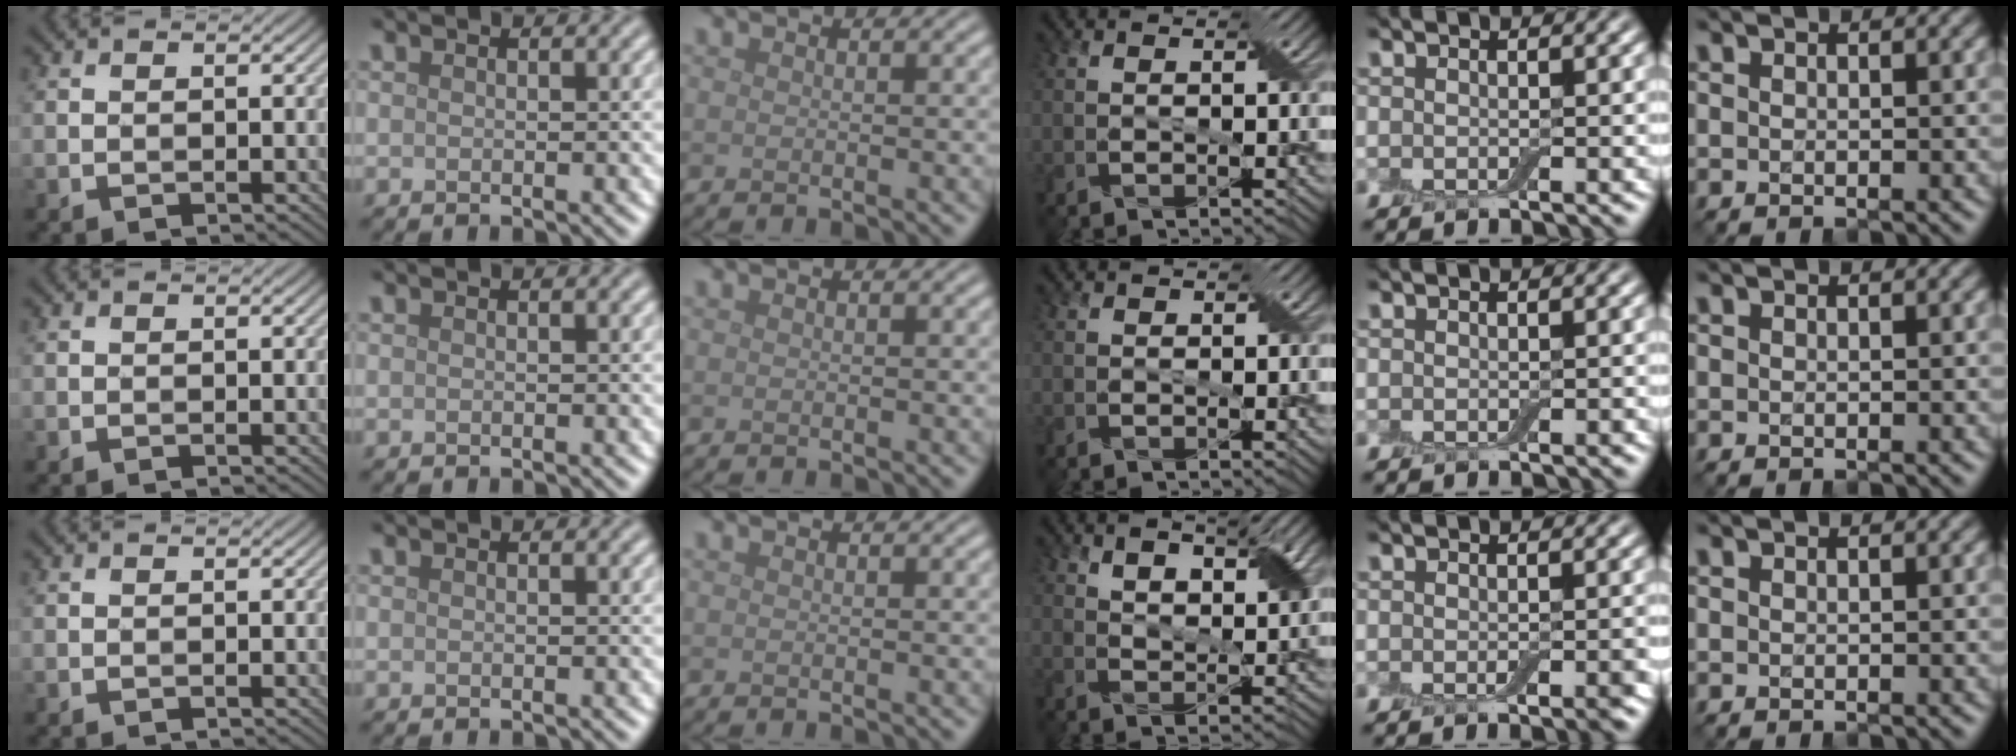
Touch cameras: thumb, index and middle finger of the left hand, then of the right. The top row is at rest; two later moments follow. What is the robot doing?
{"motion": "squeeze", "object": "air blower"}